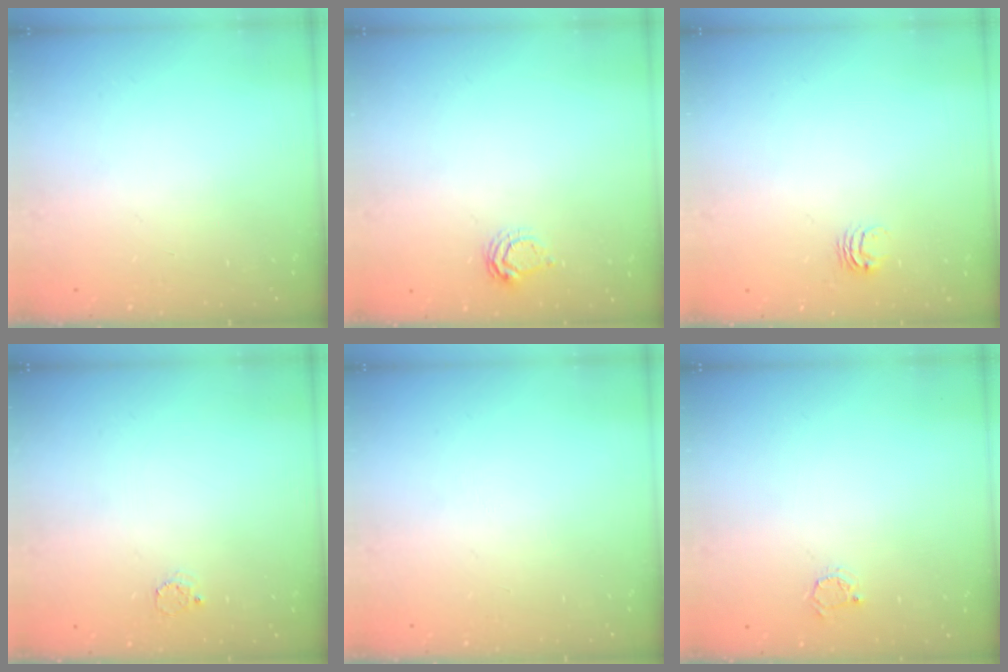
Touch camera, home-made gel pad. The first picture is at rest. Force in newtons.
{"total": 4.8, "press": 4.8, "slide": 0.5}
{"total": 4.2, "press": 4.2, "slide": 0.2}
{"total": 2.3, "press": 2.3, "slide": 0.2}
{"total": 0.0}
{"total": 2.5, "press": 2.5, "slide": 0.3}